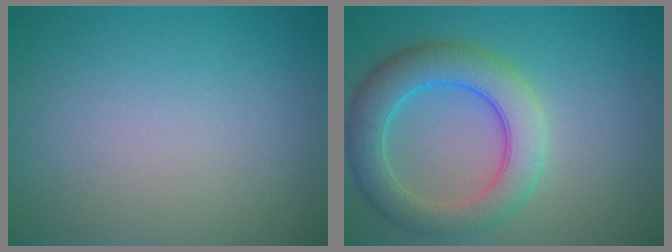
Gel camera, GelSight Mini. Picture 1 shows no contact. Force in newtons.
{"total": 6.6, "press": 6.6, "slide": 0.0}